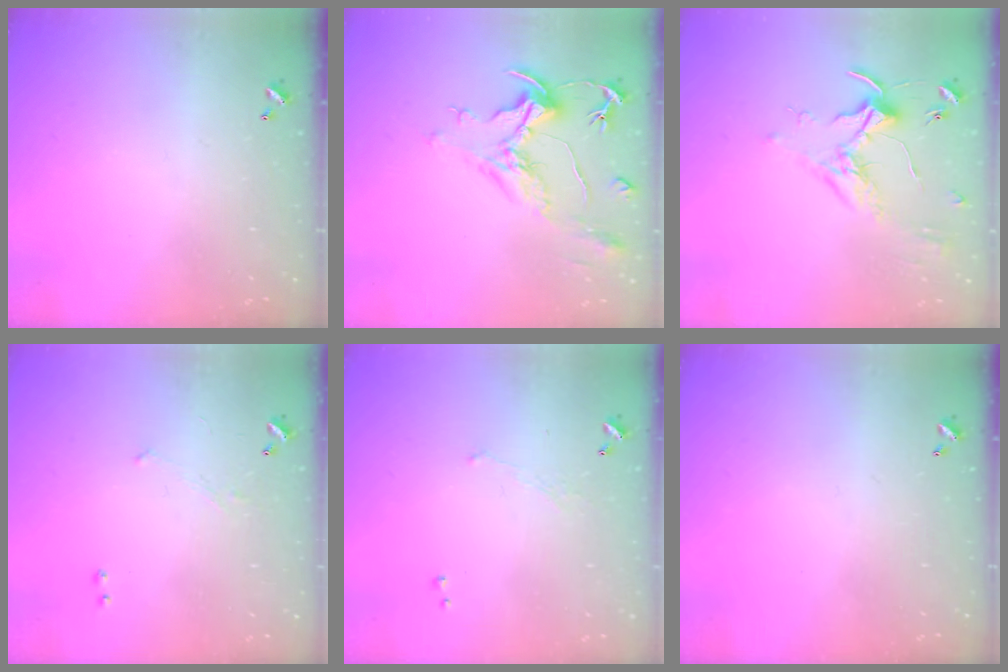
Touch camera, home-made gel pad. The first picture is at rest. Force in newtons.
{"total": 2.1, "press": 1.6, "slide": 1.4}
{"total": 1.8, "press": 1.8, "slide": 0.4}
{"total": 1.2, "press": 1.1, "slide": 0.5}
{"total": 1.1, "press": 1.0, "slide": 0.6}
{"total": 0.0}